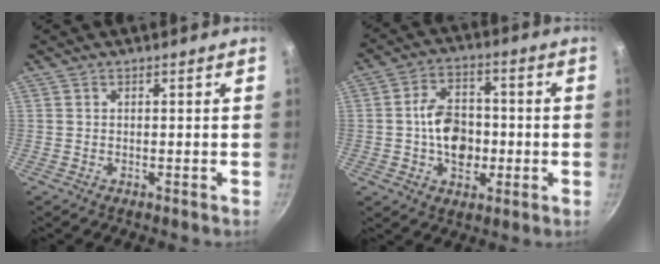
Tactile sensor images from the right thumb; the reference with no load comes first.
{"total": 11.2, "force": [-1.2, 7.9, 8.0], "torque": [-0.100, 0.019, -0.024]}